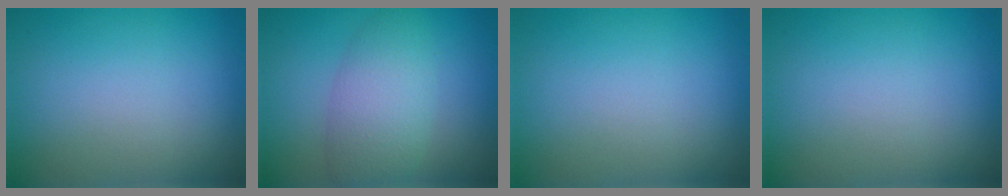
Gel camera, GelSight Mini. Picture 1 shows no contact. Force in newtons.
{"total": 4.3, "press": 4.3, "slide": 0.1}
{"total": 0.0}
{"total": 0.0}